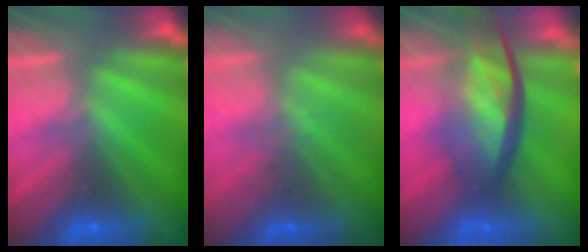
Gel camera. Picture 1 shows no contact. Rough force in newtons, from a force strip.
{"total": 1.6}
{"total": 7.6}